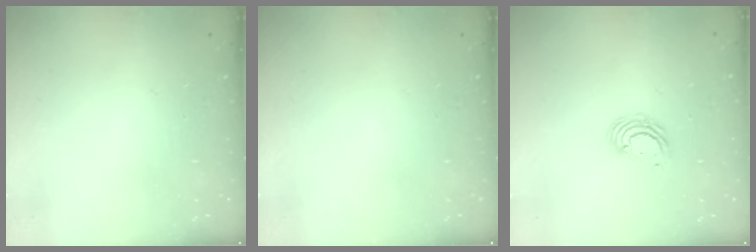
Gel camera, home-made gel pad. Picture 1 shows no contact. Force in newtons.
{"total": 0.0}
{"total": 4.9, "press": 4.8, "slide": 0.2}